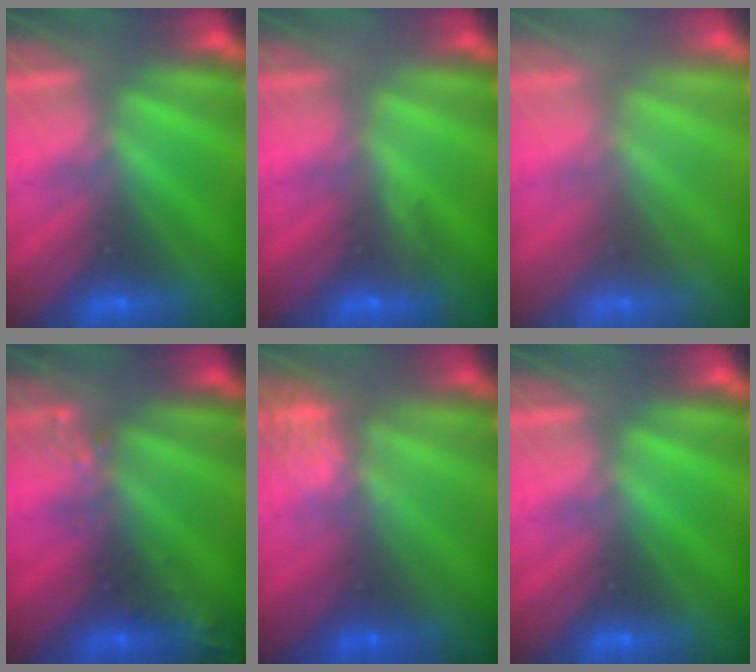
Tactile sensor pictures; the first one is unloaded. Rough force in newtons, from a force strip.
{"total": 2.8}
{"total": 2.7}
{"total": 2.4}
{"total": 4.4}
{"total": 0.0}